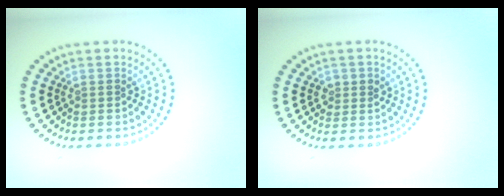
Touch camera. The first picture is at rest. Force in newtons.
{"total": 1.3, "press": 1.3, "slide": 0.2}